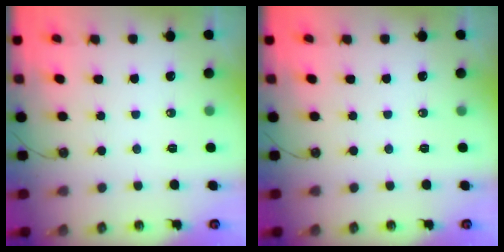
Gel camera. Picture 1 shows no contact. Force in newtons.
{"total": 0.0}